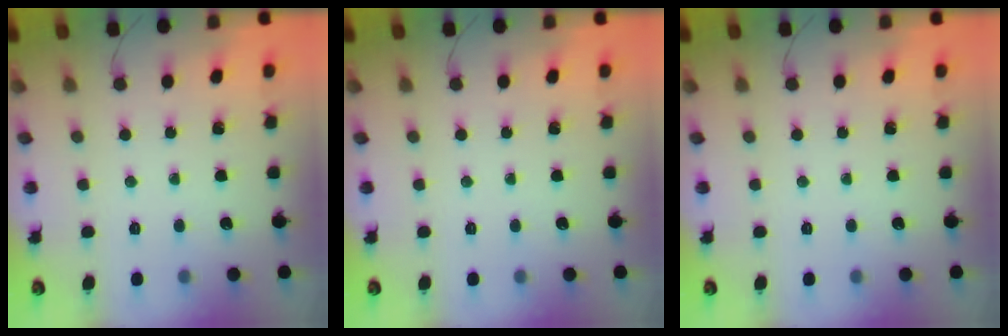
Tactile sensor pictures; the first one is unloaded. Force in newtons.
{"total": 0.0}
{"total": 0.0}